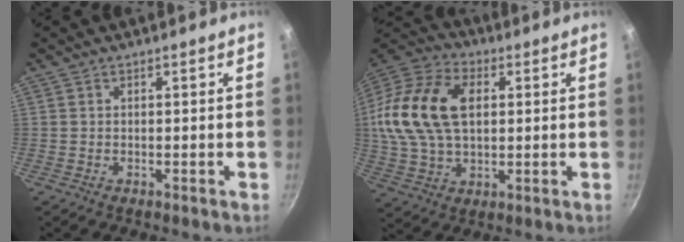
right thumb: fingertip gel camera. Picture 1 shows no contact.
{"total": 20.1, "force": [3.3, 12.9, 15.0], "torque": [-0.278, 0.018, 0.052]}